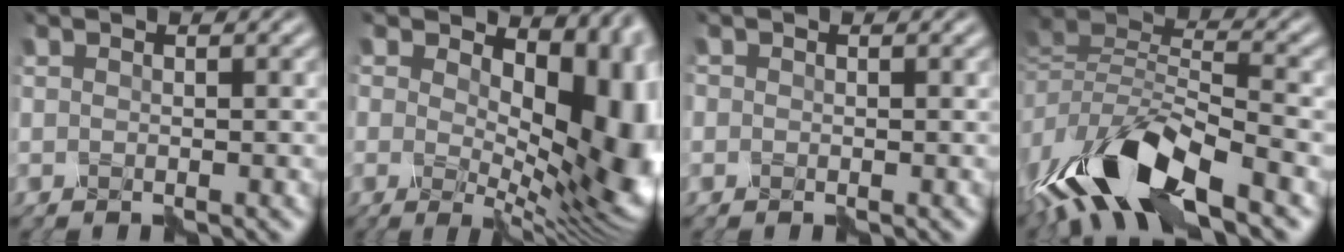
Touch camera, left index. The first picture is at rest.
{"total": 12.8, "force": [2.0, 6.8, 10.6], "torque": [-0.126, -0.008, 0.043]}
{"total": 0.6, "force": [-0.3, 0.5, 0.0], "torque": [0.006, 0.003, -0.002]}
{"total": 12.0, "force": [-7.2, 4.4, 8.5], "torque": [-0.165, 0.002, -0.135]}